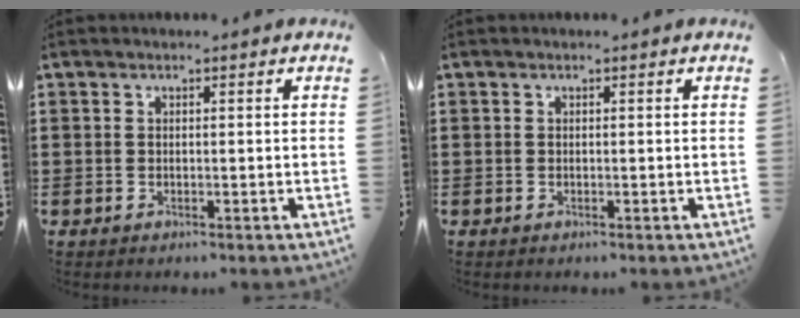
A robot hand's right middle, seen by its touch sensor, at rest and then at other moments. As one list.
[{"total": 0.0}]